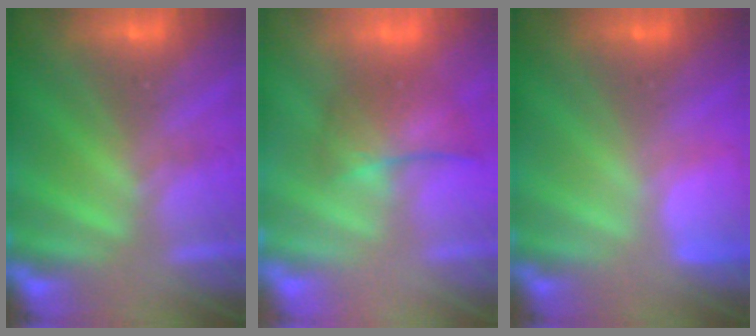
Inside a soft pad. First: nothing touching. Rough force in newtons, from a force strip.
{"total": 2.2}
{"total": 2.9}